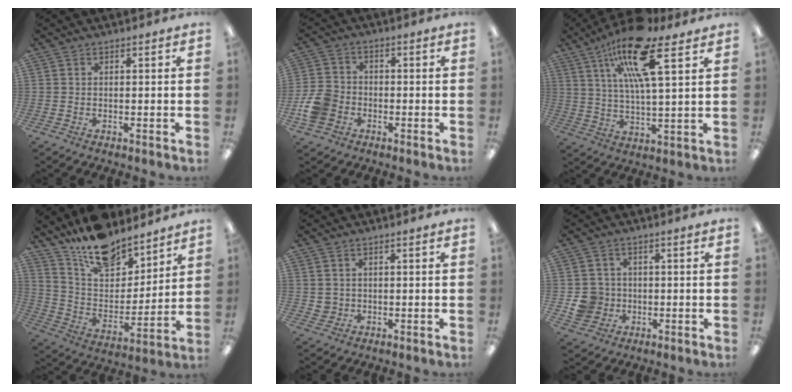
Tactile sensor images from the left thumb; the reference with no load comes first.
{"total": 7.4, "force": [-2.4, 6.1, 3.5], "torque": [-0.084, 0.020, -0.043]}
{"total": 17.9, "force": [10.0, 5.1, 14.0], "torque": [-0.243, -0.032, 0.162]}
{"total": 16.6, "force": [13.6, 7.5, 5.8], "torque": [-0.120, -0.092, 0.248]}
{"total": 2.4, "force": [0.8, 2.3, 0.1], "torque": [-0.007, 0.003, 0.015]}
{"total": 6.6, "force": [-0.6, 6.4, 1.6], "torque": [-0.037, 0.011, -0.008]}